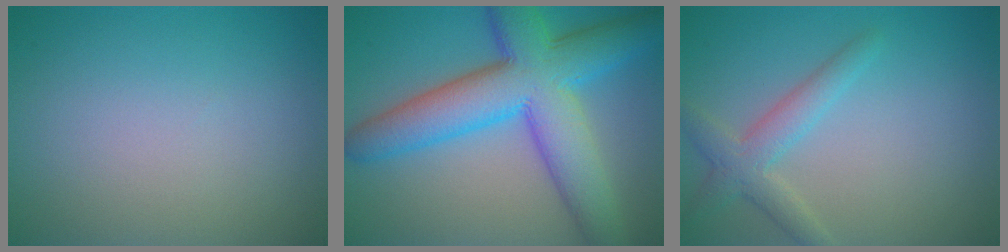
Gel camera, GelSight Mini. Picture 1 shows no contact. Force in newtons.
{"total": 10.9, "press": 10.9, "slide": 0.2}
{"total": 3.0, "press": 3.0, "slide": 0.1}